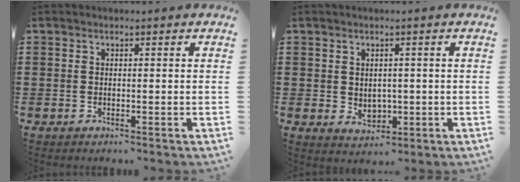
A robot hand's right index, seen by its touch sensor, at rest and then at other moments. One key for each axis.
{"total": 2.7, "fx": 0.4, "fy": 2.2, "fz": 1.5, "tx": -0.018, "ty": -0.001, "tz": 0.004}